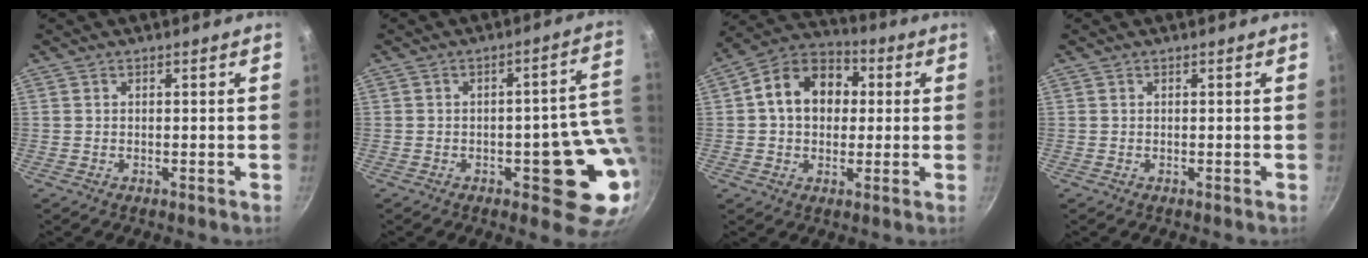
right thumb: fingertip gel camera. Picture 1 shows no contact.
{"total": 13.4, "force": [-1.4, 6.0, 11.8], "torque": [-0.074, 0.009, -0.015]}
{"total": 13.6, "force": [1.9, 10.3, 8.6], "torque": [-0.106, 0.027, 0.011]}
{"total": 0.0}